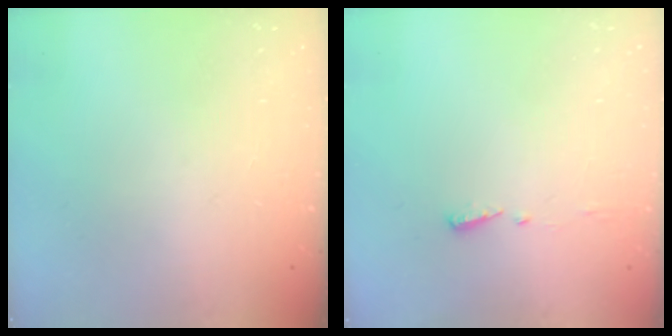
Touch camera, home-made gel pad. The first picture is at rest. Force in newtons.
{"total": 4.0, "press": 3.9, "slide": 0.5}